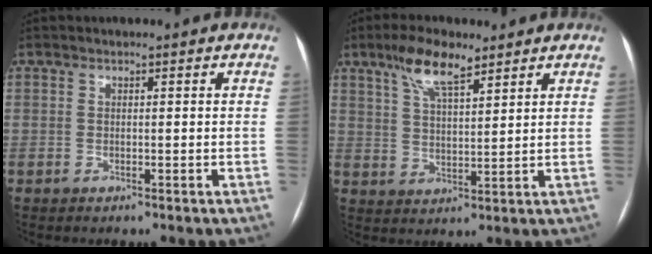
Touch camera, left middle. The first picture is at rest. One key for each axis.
{"total": 7.8, "fx": 5.3, "fy": 2.0, "fz": 5.3, "tx": -0.108, "ty": 0.011, "tz": 0.101}